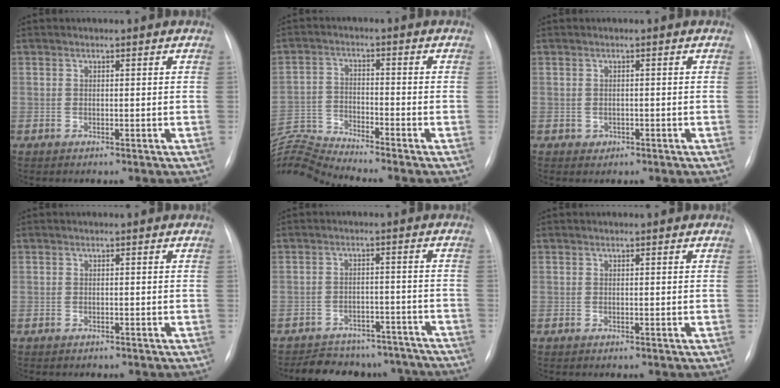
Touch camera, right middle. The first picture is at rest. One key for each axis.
{"total": 9.5, "fx": -9.1, "fy": -2.5, "fz": 0.8, "tx": -0.030, "ty": 0.002, "tz": -0.176}
{"total": 0.7, "fx": -0.3, "fy": 0.7, "fz": 0.1, "tx": 0.001, "ty": 0.002, "tz": -0.003}
{"total": 0.5, "fx": -0.5, "fy": 0.2, "fz": 0.0, "tx": -0.007, "ty": 0.001, "tz": -0.008}
{"total": 13.5, "fx": -12.2, "fy": 5.4, "fz": 2.5, "tx": -0.029, "ty": 0.024, "tz": -0.146}
{"total": 0.0}